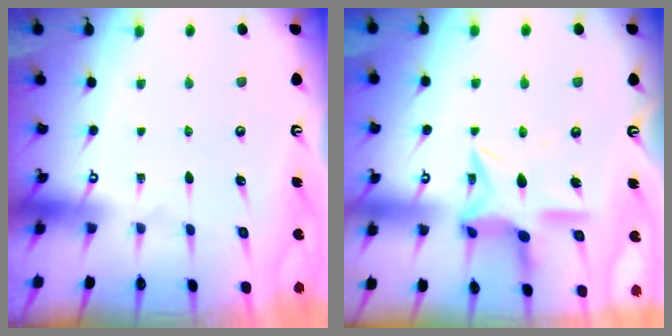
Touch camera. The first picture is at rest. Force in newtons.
{"total": 12.8, "press": 12.7, "slide": 1.2}